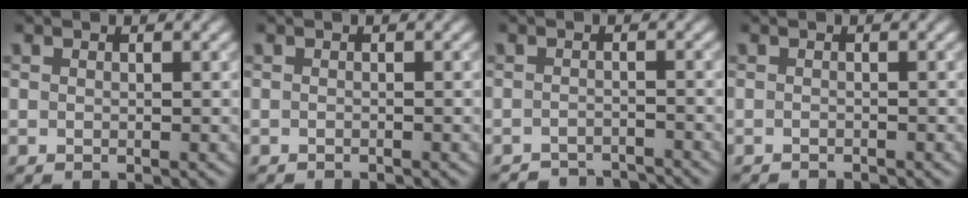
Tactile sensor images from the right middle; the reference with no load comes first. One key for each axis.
{"total": 0.6, "fx": -0.6, "fy": 0.0, "fz": 0.1, "tx": -0.001, "ty": -0.005, "tz": -0.012}
{"total": 3.9, "fx": -3.8, "fy": 0.5, "fz": 0.6, "tx": -0.004, "ty": -0.003, "tz": -0.059}
{"total": 0.9, "fx": -0.9, "fy": 0.1, "fz": 0.1, "tx": -0.001, "ty": -0.006, "tz": -0.017}